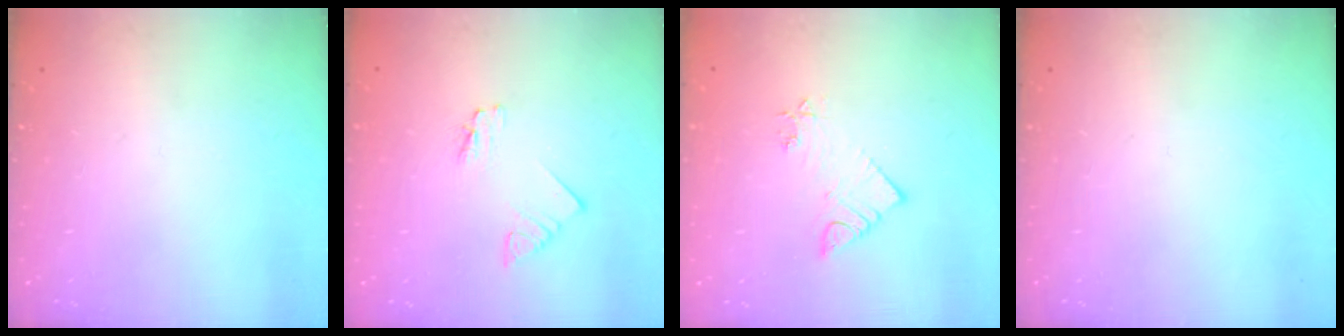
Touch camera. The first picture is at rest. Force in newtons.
{"total": 2.4, "press": 2.4, "slide": 0.1}
{"total": 7.5, "press": 7.5, "slide": 0.8}
{"total": 0.0}